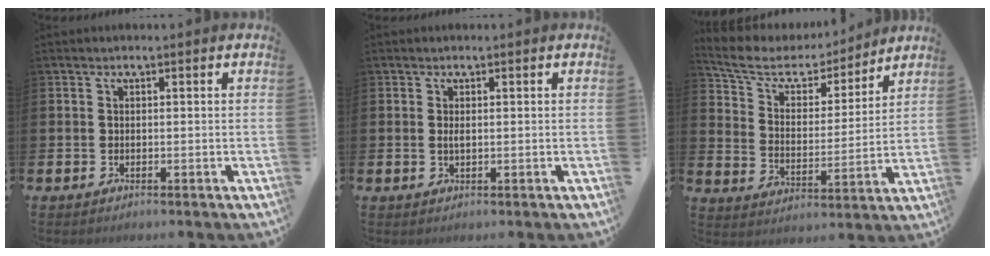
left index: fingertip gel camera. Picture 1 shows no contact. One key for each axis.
{"total": 0.7, "fx": 0.2, "fy": 0.2, "fz": 0.6, "tx": -0.010, "ty": 0.000, "tz": 0.004}
{"total": 6.8, "fx": 5.8, "fy": 3.1, "fz": 1.7, "tx": -0.074, "ty": -0.036, "tz": 0.097}